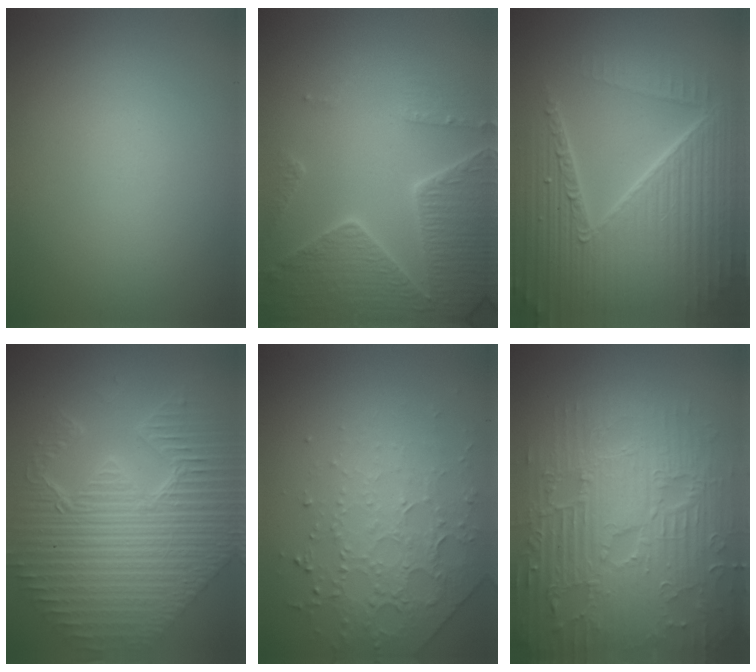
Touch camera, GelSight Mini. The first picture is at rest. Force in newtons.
{"total": 6.4, "press": 5.2, "slide": 3.8}
{"total": 10.5, "press": 6.5, "slide": 8.2}
{"total": 11.9, "press": 7.9, "slide": 9.0}
{"total": 4.5, "press": 3.2, "slide": 3.3}
{"total": 10.5, "press": 7.1, "slide": 7.8}